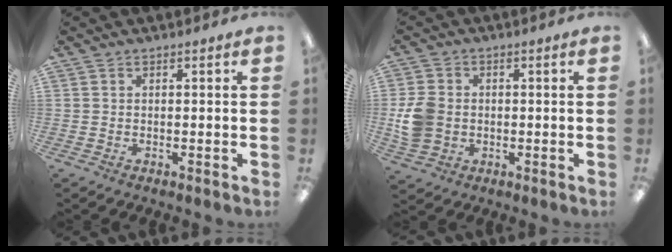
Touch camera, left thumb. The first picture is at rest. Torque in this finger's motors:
{"motor_torque": [0.08, 0.22, 0.12, -0.11, 0.01]}